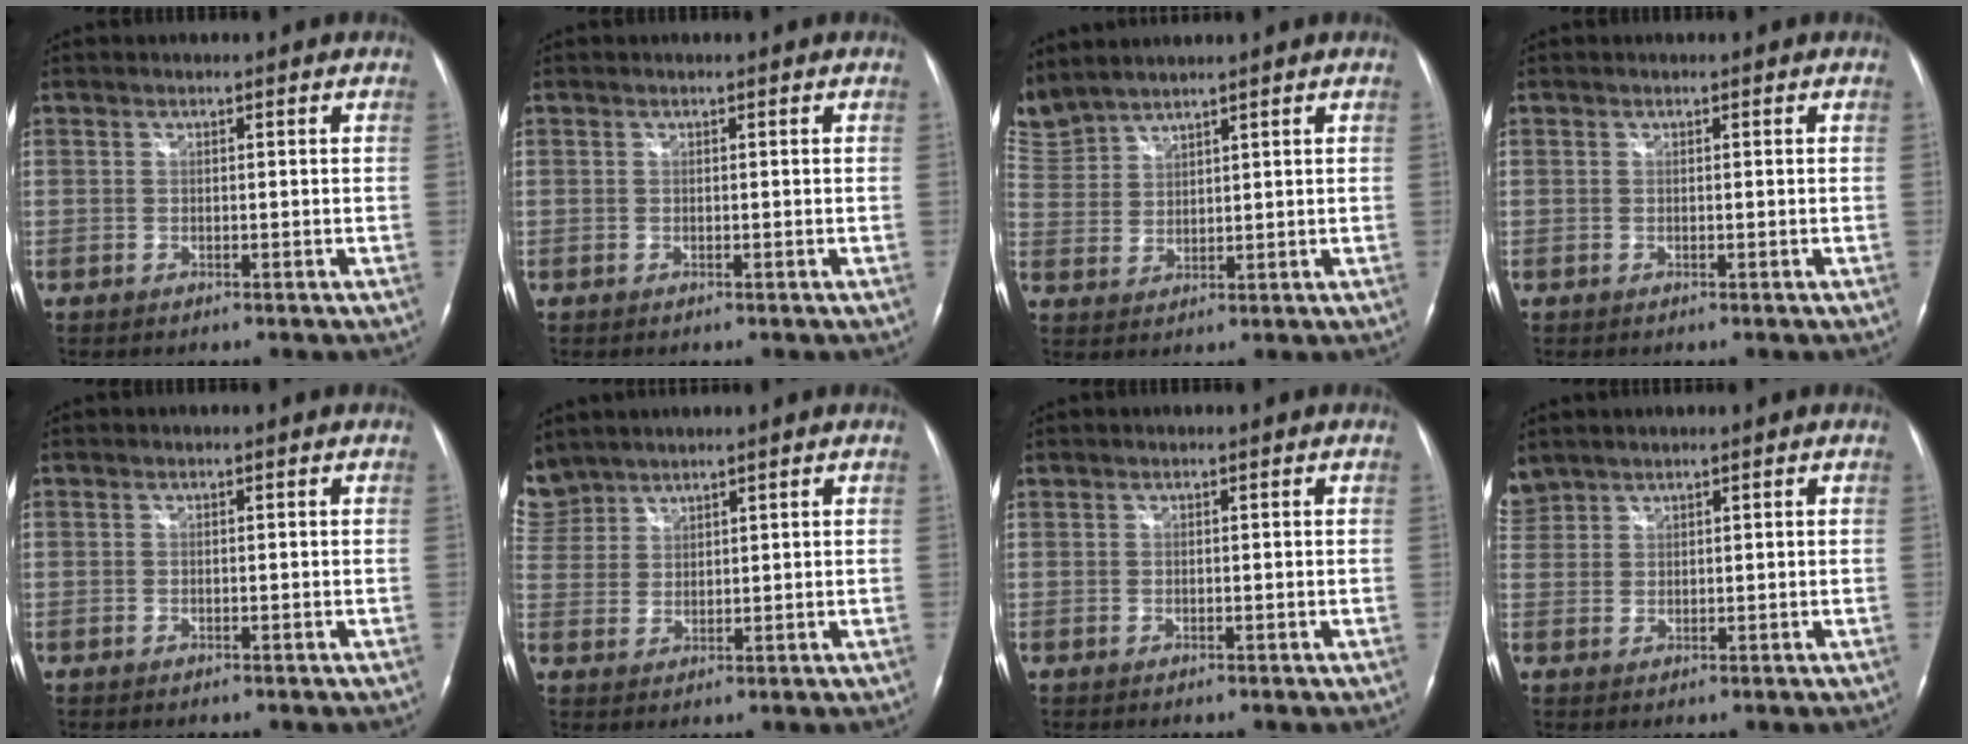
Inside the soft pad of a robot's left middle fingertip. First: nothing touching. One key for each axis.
{"total": 0.0}
{"total": 7.1, "fx": 6.8, "fy": 1.3, "fz": 1.1, "tx": -0.047, "ty": 0.019, "tz": 0.148}
{"total": 0.0}
{"total": 0.0}
{"total": 7.1, "fx": 6.2, "fy": 3.4, "fz": 0.5, "tx": -0.027, "ty": 0.013, "tz": 0.136}
{"total": 0.0}
{"total": 3.4, "fx": 3.2, "fy": 1.3, "fz": 0.1, "tx": -0.015, "ty": 0.019, "tz": 0.071}